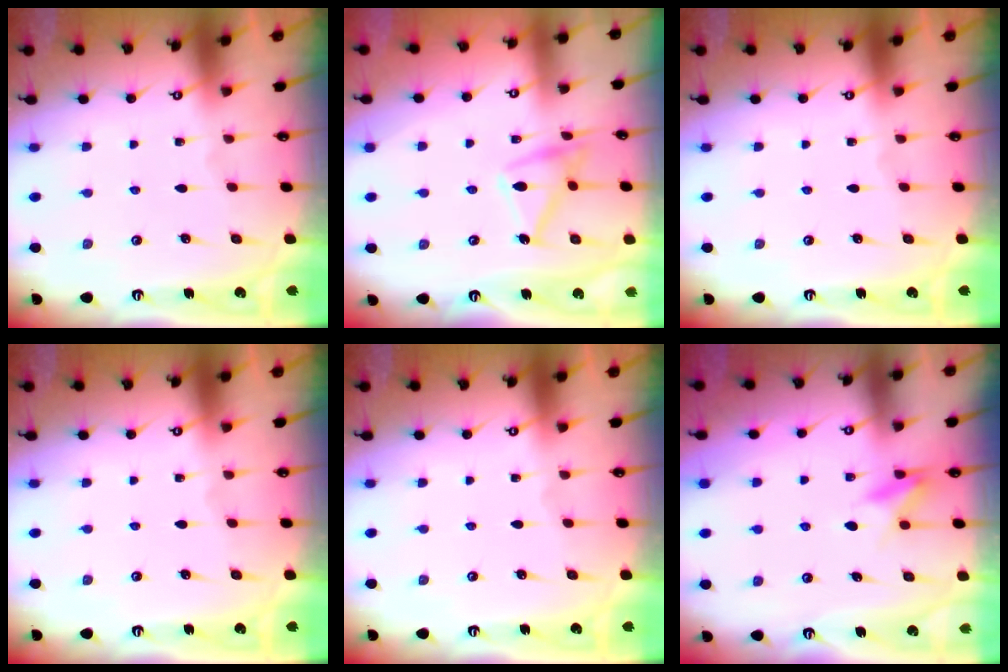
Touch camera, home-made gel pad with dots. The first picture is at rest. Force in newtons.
{"total": 15.0, "press": 15.0, "slide": 0.4}
{"total": 0.0}
{"total": 0.0}
{"total": 0.0}
{"total": 8.5, "press": 8.4, "slide": 1.3}